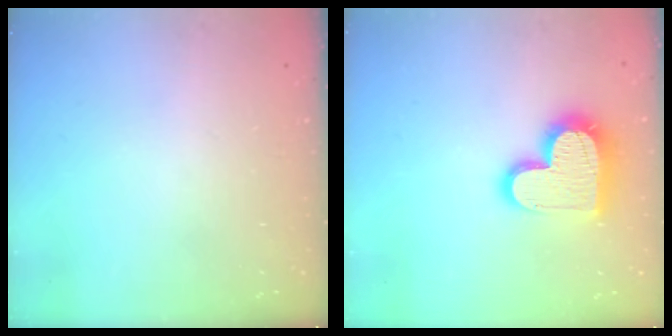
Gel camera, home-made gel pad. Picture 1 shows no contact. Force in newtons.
{"total": 17.0, "press": 16.9, "slide": 1.3}